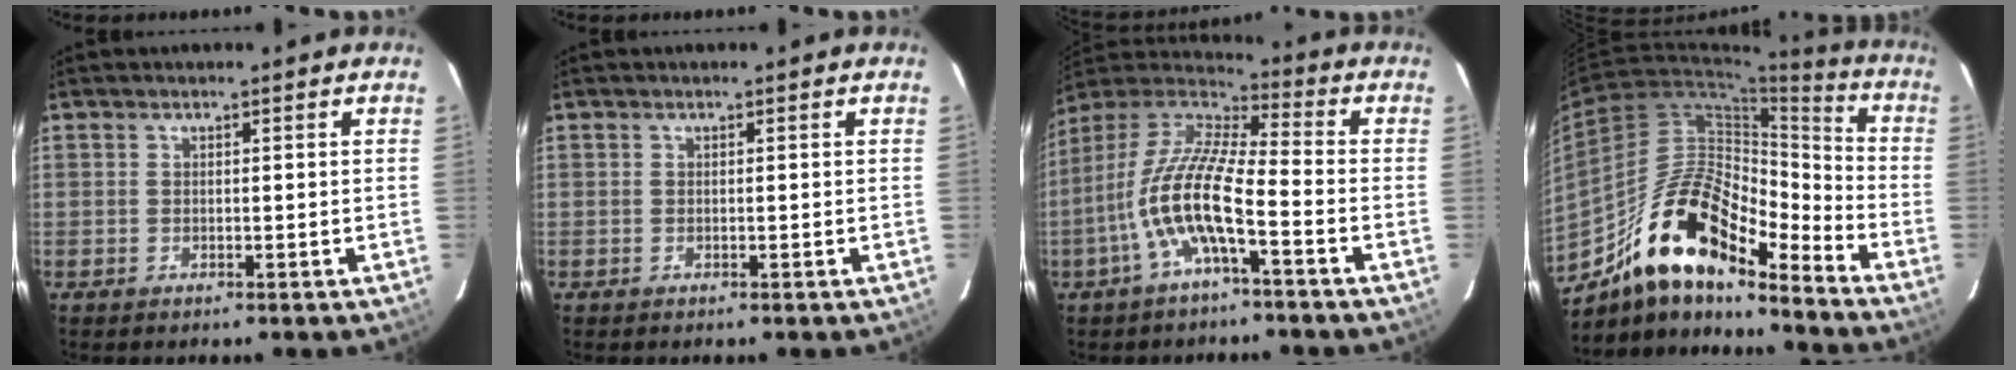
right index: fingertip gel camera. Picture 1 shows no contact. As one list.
[{"total": 0.0}, {"total": 13.7, "force": [-5.0, 2.8, 12.4], "torque": [-0.246, 0.000, -0.103]}, {"total": 18.8, "force": [-13.7, 6.2, 11.3], "torque": [-0.197, 0.008, -0.255]}]